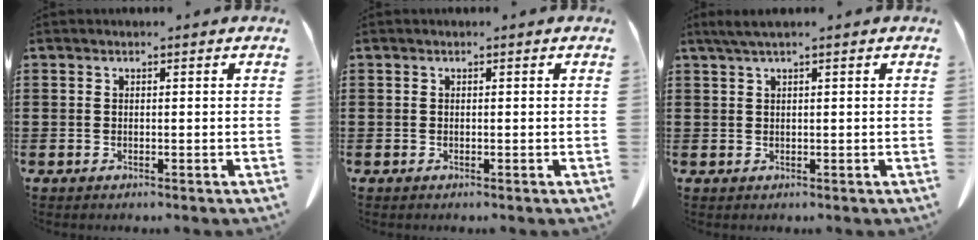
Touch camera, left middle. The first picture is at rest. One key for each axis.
{"total": 0.0}
{"total": 1.6, "fx": 0.9, "fy": -0.1, "fz": 1.4, "tx": -0.025, "ty": -0.004, "tz": 0.018}